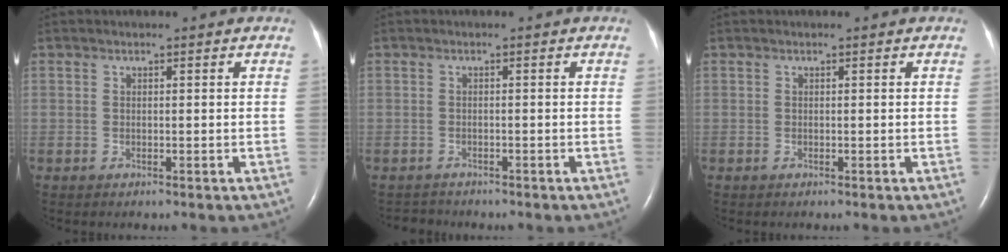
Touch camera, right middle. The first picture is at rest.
{"total": 1.7, "force": [-1.6, 0.4, -0.5], "torque": [0.004, -0.007, -0.025]}
{"total": 0.0}